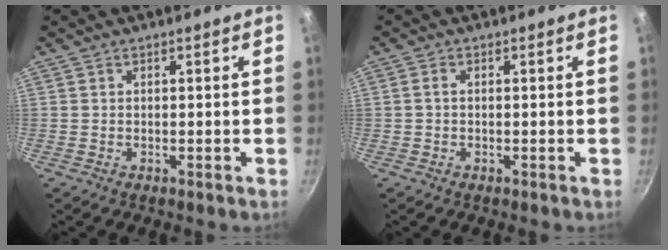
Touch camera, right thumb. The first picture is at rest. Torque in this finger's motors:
{"motor_torque": [-0.55, 0.21, 0.02, -0.15, 0.06]}